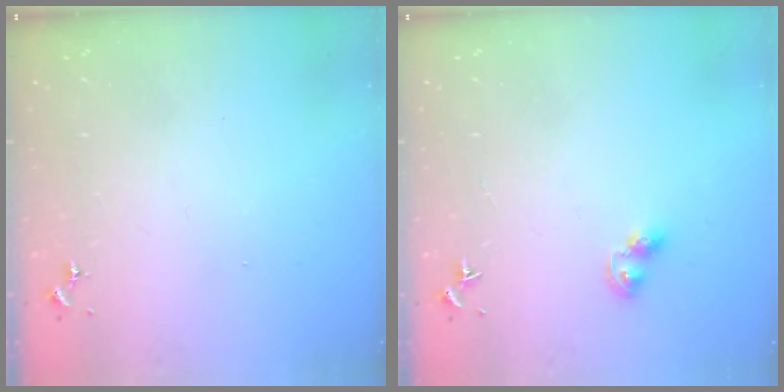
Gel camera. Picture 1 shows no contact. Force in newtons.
{"total": 6.2, "press": 6.2, "slide": 0.4}